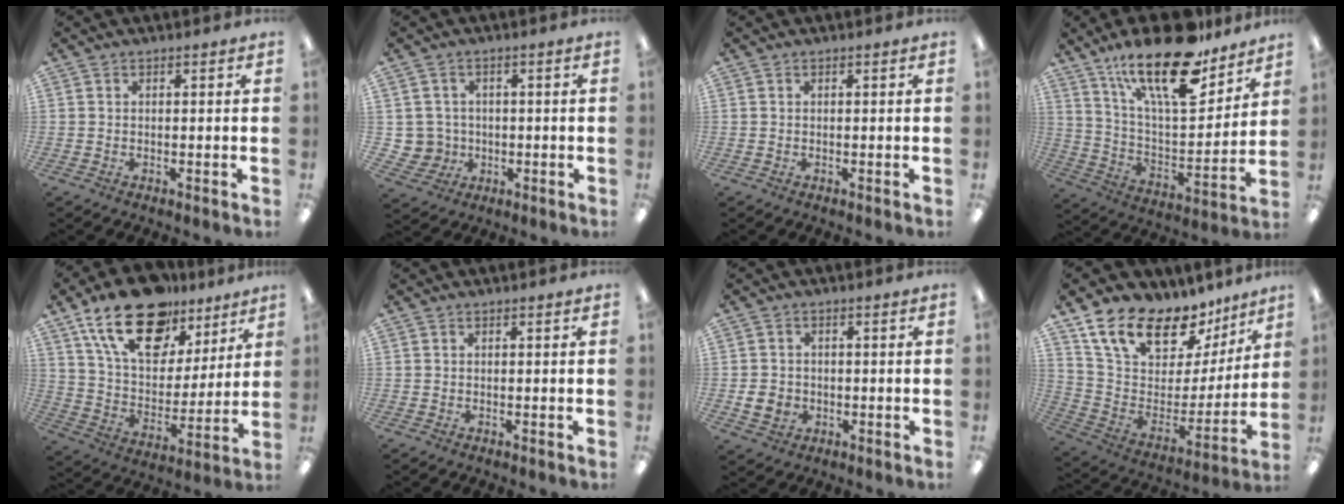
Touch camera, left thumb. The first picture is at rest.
{"total": 5.2, "force": [0.3, 5.2, 0.5], "torque": [-0.025, 0.005, 0.009]}
{"total": 0.0}
{"total": 24.1, "force": [16.3, 8.9, 15.3], "torque": [-0.246, -0.099, 0.277]}
{"total": 21.6, "force": [14.1, 11.7, 11.4], "torque": [-0.200, -0.069, 0.250]}
{"total": 0.0}
{"total": 4.6, "force": [-1.0, 4.1, 2.0], "torque": [-0.033, 0.002, -0.018]}
{"total": 19.1, "force": [14.5, 9.0, 8.6], "torque": [-0.154, -0.103, 0.258]}